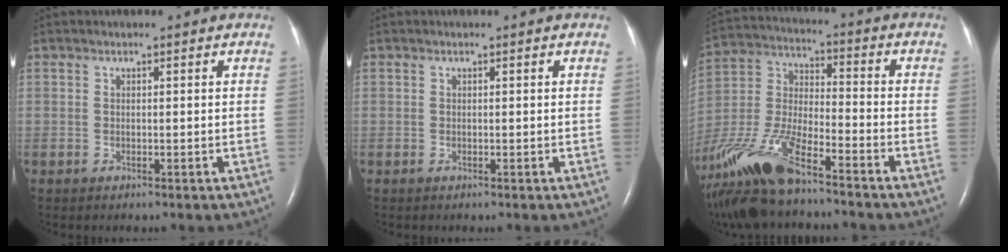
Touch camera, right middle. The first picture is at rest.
{"total": 0.0}
{"total": 18.8, "force": [-14.0, 4.3, 11.8], "torque": [-0.295, -0.031, -0.268]}